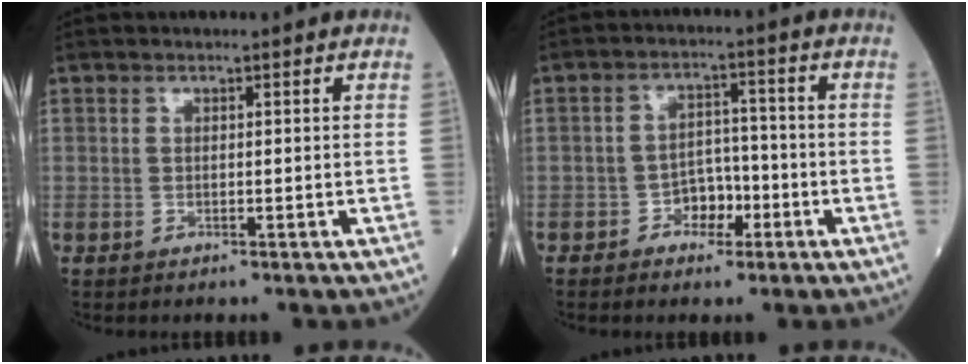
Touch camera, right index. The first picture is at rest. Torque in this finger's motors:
{"motor_torque": [0.05, -0.04, 0.04, 0.00]}